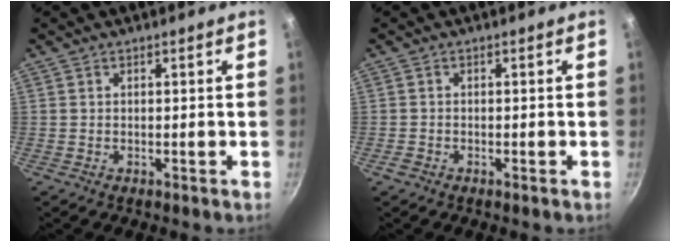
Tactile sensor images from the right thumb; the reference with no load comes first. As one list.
[{"total": 1.1, "force": [-0.9, 0.4, 0.6], "torque": [-0.018, 0.003, -0.017]}]